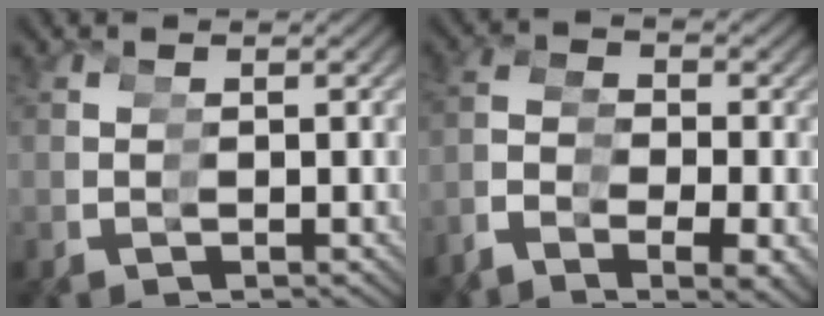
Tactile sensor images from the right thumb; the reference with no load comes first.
{"total": 5.5, "force": [-0.8, 4.2, 3.5], "torque": [-0.083, 0.001, -0.006]}